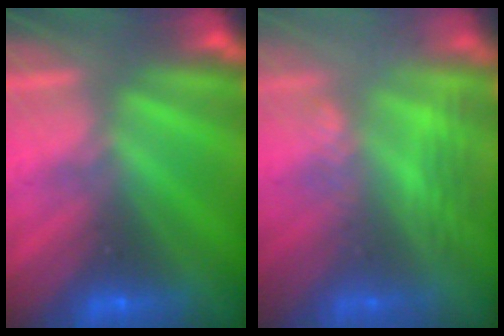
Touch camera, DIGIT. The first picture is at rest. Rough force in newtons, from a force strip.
{"total": 3.0}